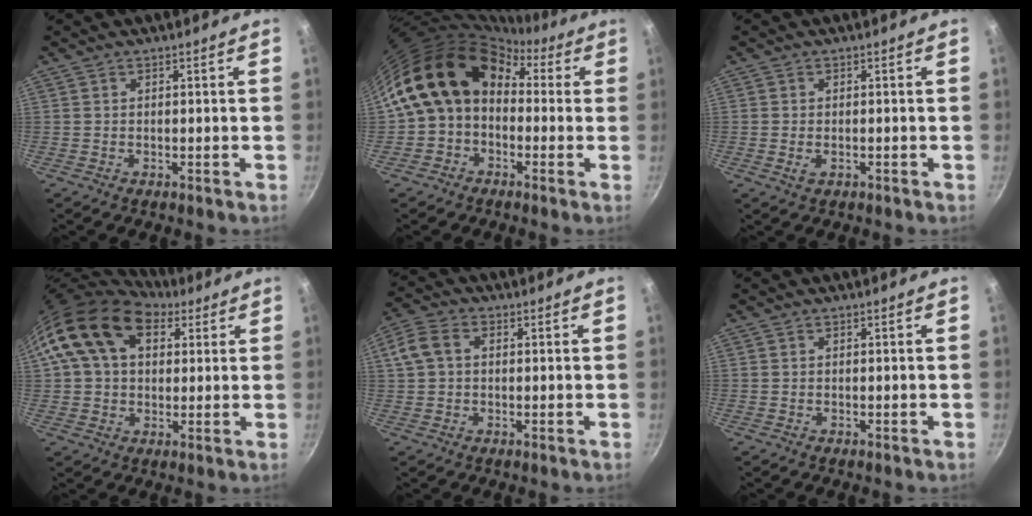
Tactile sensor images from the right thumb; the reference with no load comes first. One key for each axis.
{"total": 14.8, "fx": 1.0, "fy": 11.6, "fz": 9.2, "tx": -0.130, "ty": 0.049, "tz": -0.004}
{"total": 1.8, "fx": -0.5, "fy": 1.0, "fz": 1.4, "tx": -0.027, "ty": -0.002, "tz": -0.009}
{"total": 15.4, "fx": 6.8, "fy": 10.2, "fz": 9.4, "tx": -0.137, "ty": 0.004, "tz": 0.108}
{"total": 6.4, "fx": 1.1, "fy": 4.6, "fz": 4.3, "tx": -0.086, "ty": 0.015, "tz": 0.009}
{"total": 0.0}